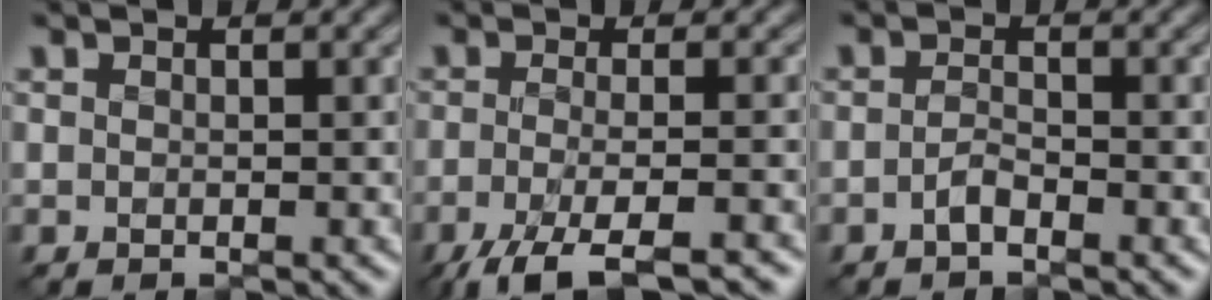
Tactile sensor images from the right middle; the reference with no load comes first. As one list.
[{"total": 6.9, "force": [-4.5, 1.7, 4.9], "torque": [-0.077, -0.008, -0.082]}, {"total": 1.2, "force": [-1.0, 0.3, 0.7], "torque": [-0.019, 0.003, -0.021]}]